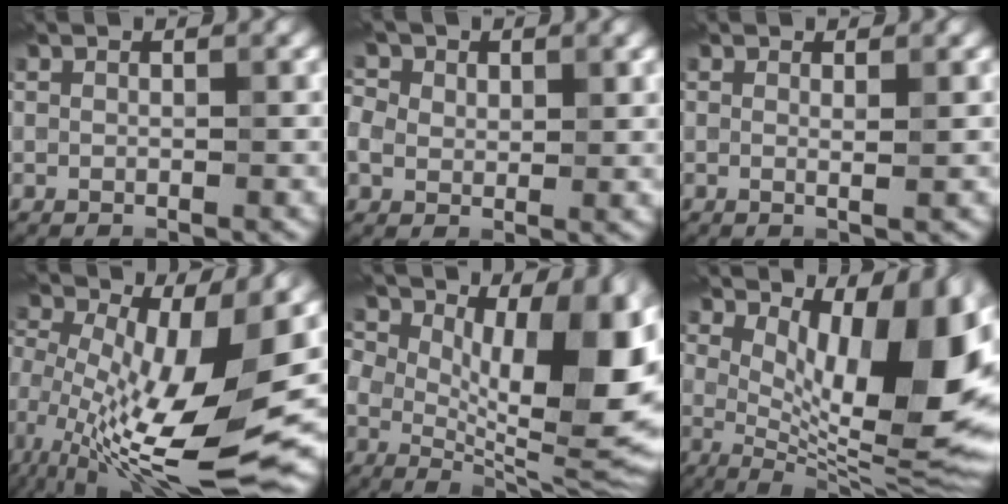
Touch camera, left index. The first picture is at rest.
{"total": 4.2, "force": [1.5, 3.2, 2.2], "torque": [-0.067, 0.019, 0.022]}
{"total": 0.6, "force": [0.1, -0.1, 0.6], "torque": [-0.011, -0.001, 0.002]}
{"total": 13.3, "force": [-2.6, 4.9, 12.1], "torque": [-0.230, -0.012, -0.048]}
{"total": 13.1, "force": [1.8, 6.4, 11.3], "torque": [-0.140, -0.008, 0.030]}
{"total": 12.9, "force": [3.1, 5.1, 11.5], "torque": [-0.136, -0.005, 0.049]}